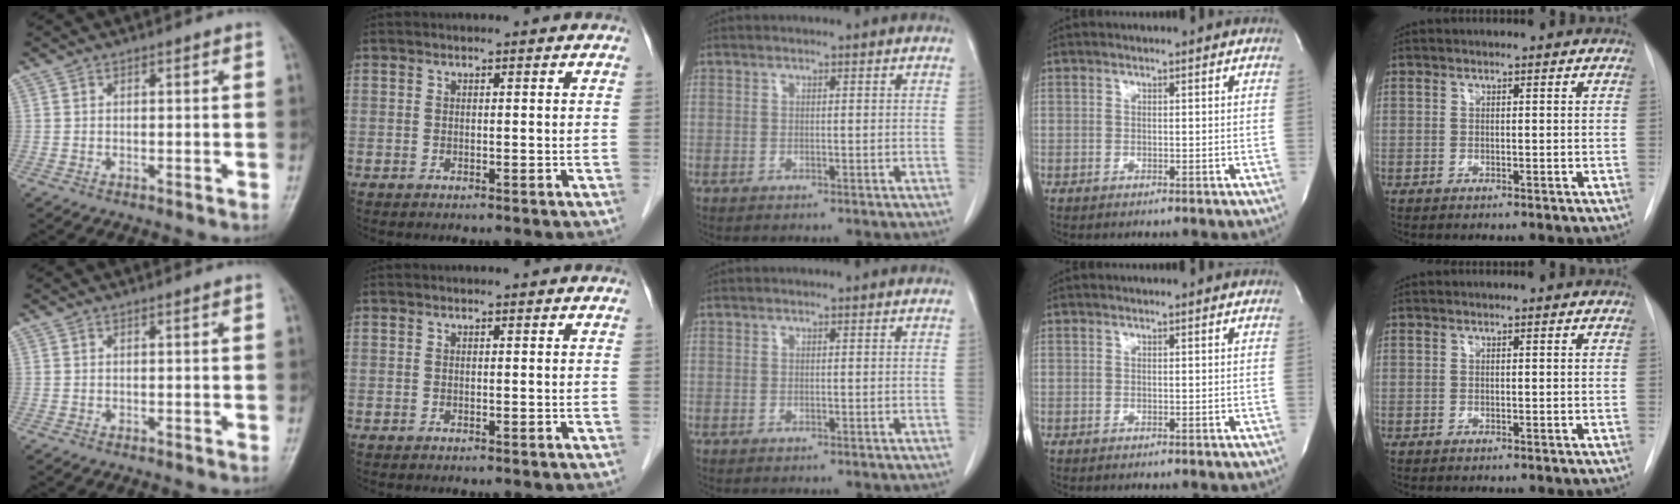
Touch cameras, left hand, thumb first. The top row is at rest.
{}